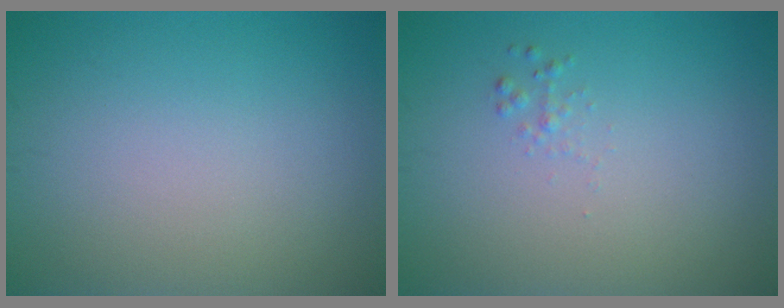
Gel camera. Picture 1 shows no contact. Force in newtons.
{"total": 0.6, "press": 0.6, "slide": 0.0}